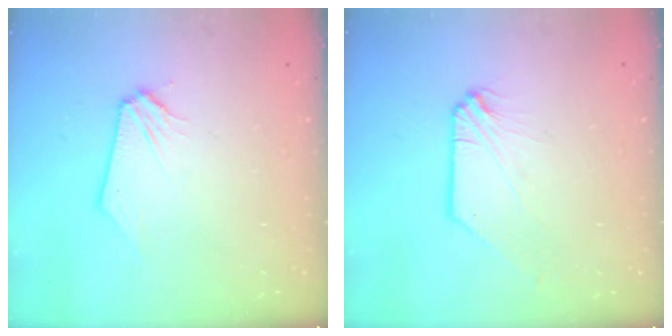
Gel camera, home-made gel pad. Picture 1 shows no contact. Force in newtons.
{"total": 0.0}